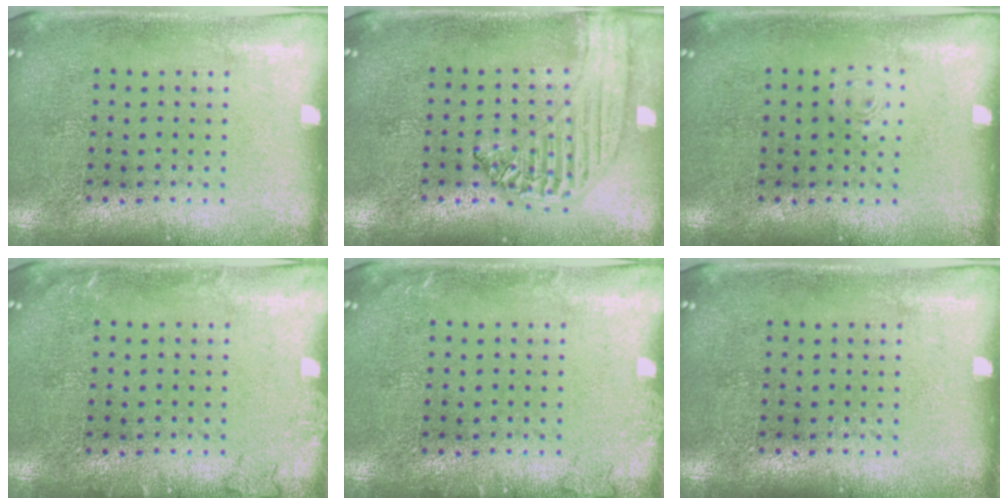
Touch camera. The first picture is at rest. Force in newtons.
{"total": 1.3, "press": 1.3, "slide": 0.2}
{"total": 0.7, "press": 0.7, "slide": 0.2}
{"total": 1.1, "press": 1.0, "slide": 0.3}
{"total": 1.0, "press": 1.0, "slide": 0.1}
{"total": 0.0}